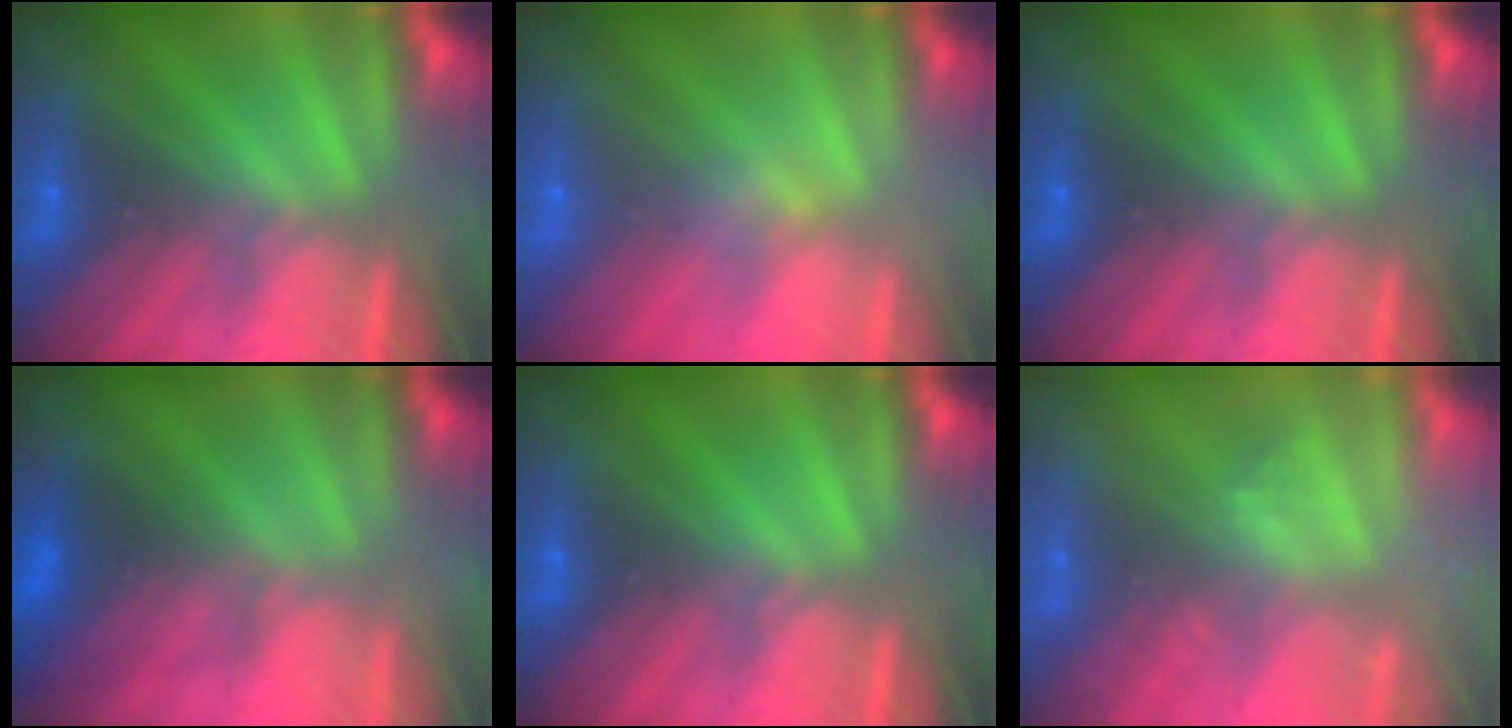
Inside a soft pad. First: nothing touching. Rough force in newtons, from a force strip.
{"total": 2.4}
{"total": 0.0}
{"total": 2.3}
{"total": 0.0}
{"total": 2.1}